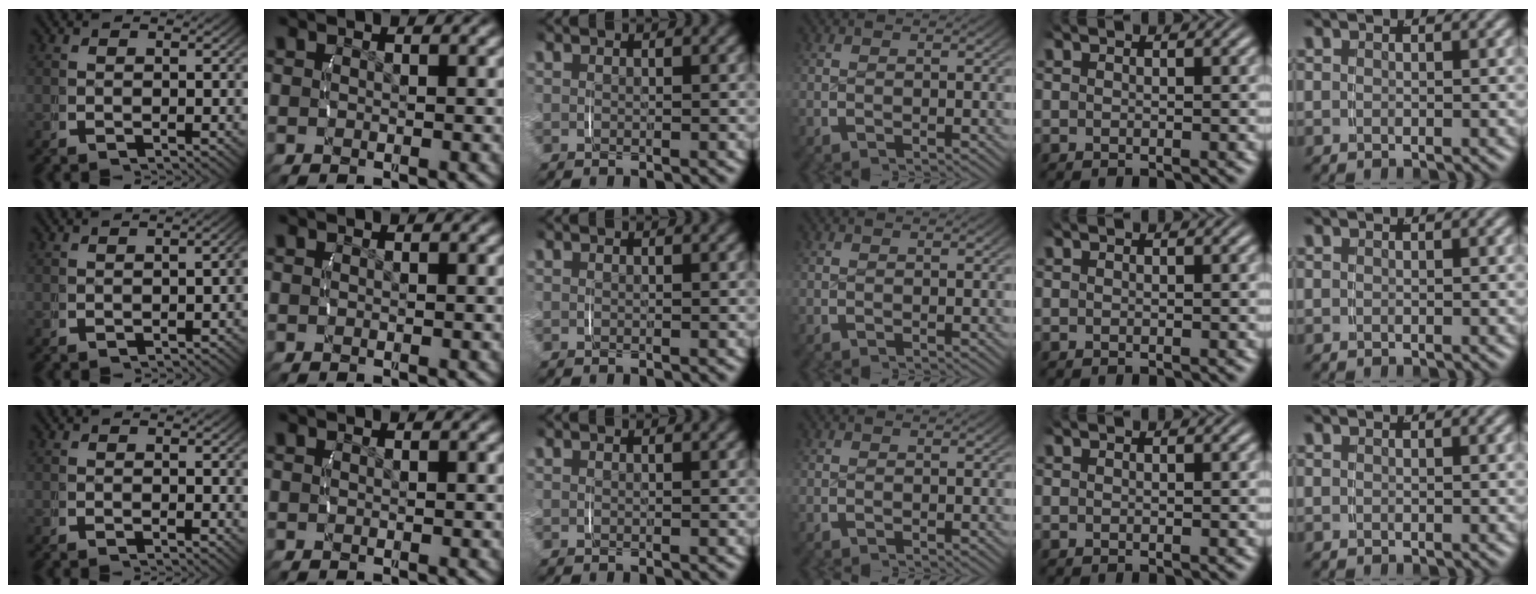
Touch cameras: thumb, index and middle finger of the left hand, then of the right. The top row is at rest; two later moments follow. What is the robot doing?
{"motion": "lift_and_place", "object": "string"}